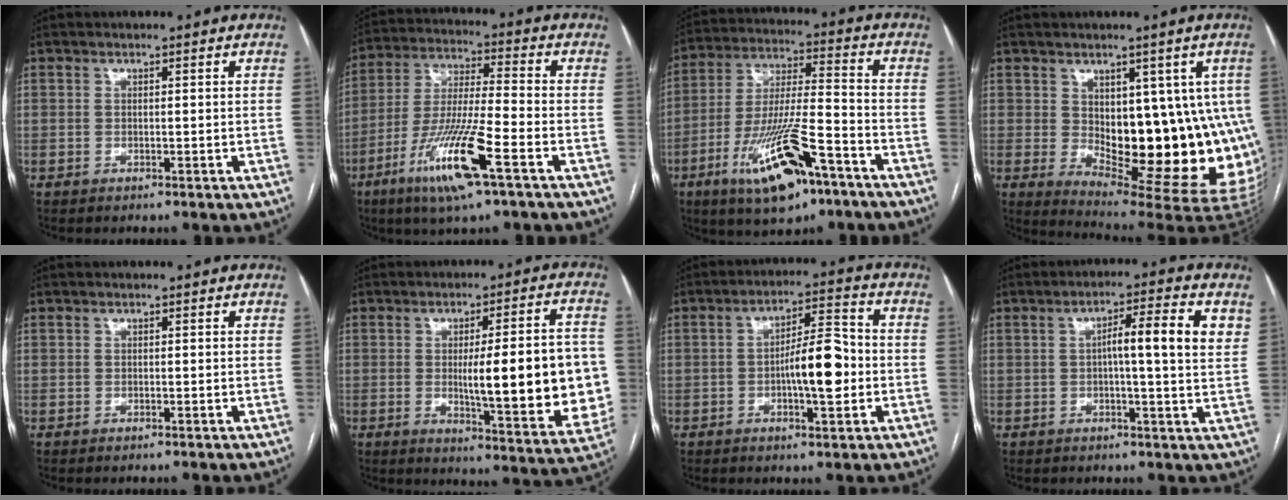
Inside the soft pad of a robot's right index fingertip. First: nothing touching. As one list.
[{"total": 14.4, "force": [-7.0, 0.7, 12.6], "torque": [-0.256, -0.023, -0.129]}, {"total": 16.7, "force": [-9.3, 3.4, 13.5], "torque": [-0.265, -0.013, -0.157]}, {"total": 17.7, "force": [0.3, 6.8, 16.4], "torque": [-0.155, -0.004, 0.024]}, {"total": 0.0}, {"total": 18.5, "force": [-1.0, 3.6, 18.1], "torque": [-0.217, 0.004, -0.001]}, {"total": 9.0, "force": [-1.4, 2.1, 8.6], "torque": [-0.142, 0.014, -0.022]}, {"total": 8.6, "force": [1.9, 0.6, 8.3], "torque": [-0.124, 0.013, 0.023]}]